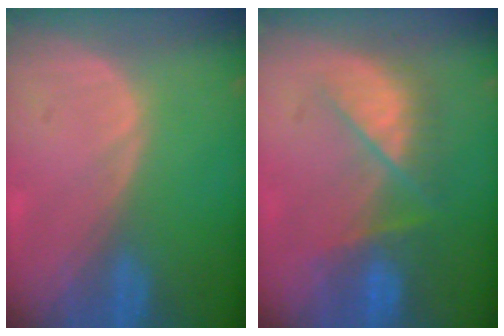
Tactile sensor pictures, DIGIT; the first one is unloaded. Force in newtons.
{"total": 7.5, "press": 7.3, "slide": 2.0}